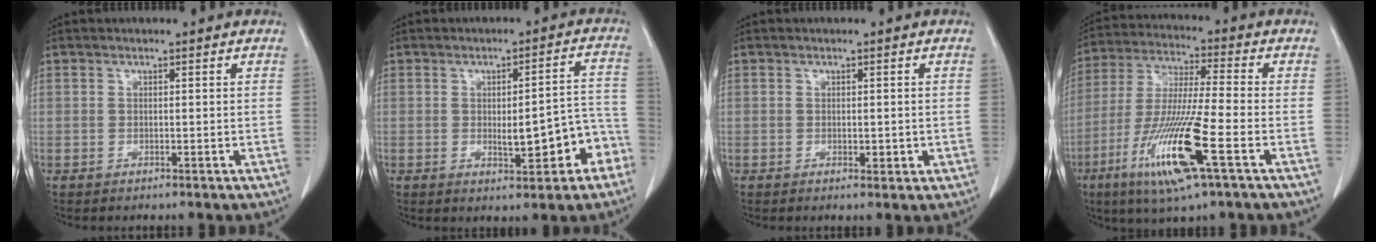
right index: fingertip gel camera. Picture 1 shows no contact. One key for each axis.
{"total": 8.7, "fx": -3.0, "fy": 2.3, "fz": 7.8, "tx": -0.090, "ty": 0.023, "tz": -0.031}
{"total": 1.6, "fx": -0.2, "fy": 0.9, "fz": 1.3, "tx": -0.014, "ty": -0.002, "tz": 0.001}
{"total": 15.5, "fx": -6.4, "fy": 0.4, "fz": 14.2, "tx": -0.293, "ty": -0.027, "tz": -0.119}